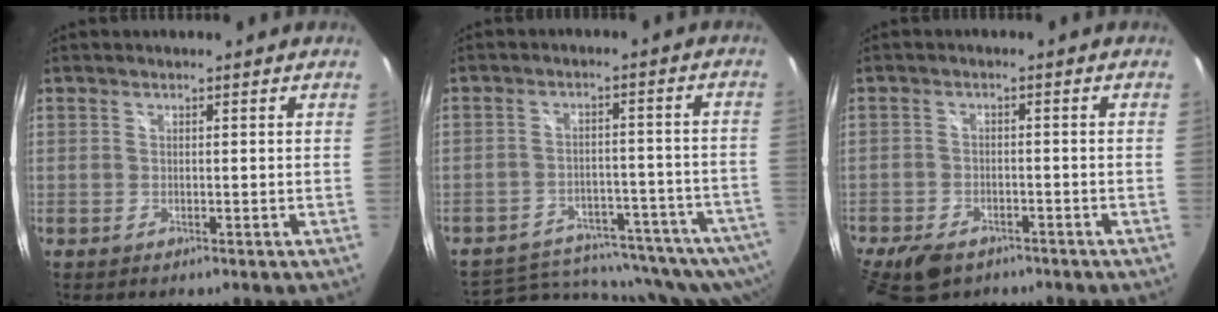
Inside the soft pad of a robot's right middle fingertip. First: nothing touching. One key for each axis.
{"total": 20.5, "fx": -16.3, "fy": 7.1, "fz": 10.3, "tx": -0.181, "ty": -0.042, "tz": -0.198}
{"total": 9.2, "fx": -6.5, "fy": 4.9, "fz": 4.3, "tx": -0.113, "ty": -0.015, "tz": -0.107}